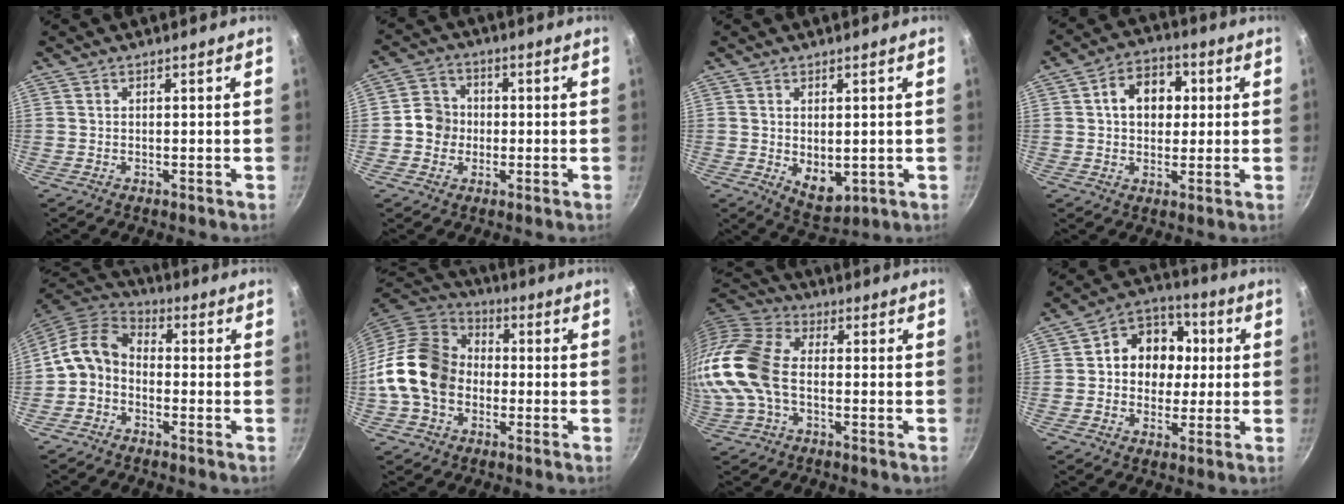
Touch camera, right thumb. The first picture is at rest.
{"total": 6.2, "force": [-0.7, 5.8, 2.2], "torque": [-0.008, 0.016, -0.027]}
{"total": 6.3, "force": [-0.1, 4.0, 4.9], "torque": [-0.063, -0.018, 0.012]}
{"total": 9.8, "force": [1.7, 7.4, 6.2], "torque": [-0.058, 0.010, 0.016]}
{"total": 8.6, "force": [-1.9, 6.4, 5.3], "torque": [-0.096, 0.044, -0.056]}
{"total": 16.7, "force": [-1.9, 13.1, 10.1], "torque": [-0.163, 0.037, -0.048]}
{"total": 16.1, "force": [-1.2, 10.2, 12.5], "torque": [-0.254, 0.030, -0.038]}
{"total": 12.7, "force": [1.2, 10.5, 6.9], "torque": [-0.058, 0.016, 0.001]}